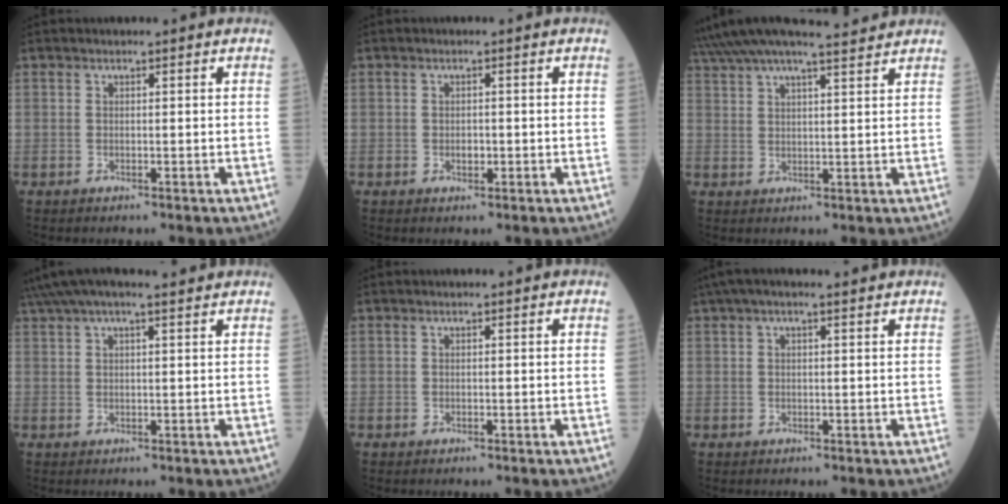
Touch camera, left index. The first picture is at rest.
{"total": 1.1, "force": [-0.2, 0.8, 0.8], "torque": [-0.015, 0.000, -0.001]}
{"total": 14.6, "force": [13.3, 0.6, 5.9], "torque": [-0.116, 0.027, 0.204]}
{"total": 9.3, "force": [8.0, 0.6, 4.8], "torque": [-0.087, 0.044, 0.115]}
{"total": 0.0}
{"total": 6.0, "force": [4.7, 0.6, 3.7], "torque": [-0.066, 0.042, 0.072]}